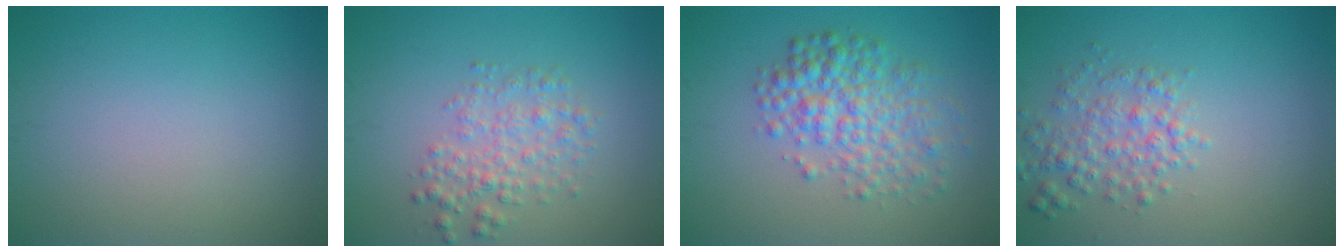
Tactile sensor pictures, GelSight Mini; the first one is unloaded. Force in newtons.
{"total": 2.9, "press": 2.9, "slide": 0.1}
{"total": 5.0, "press": 5.0, "slide": 0.1}
{"total": 3.1, "press": 3.1, "slide": 0.2}